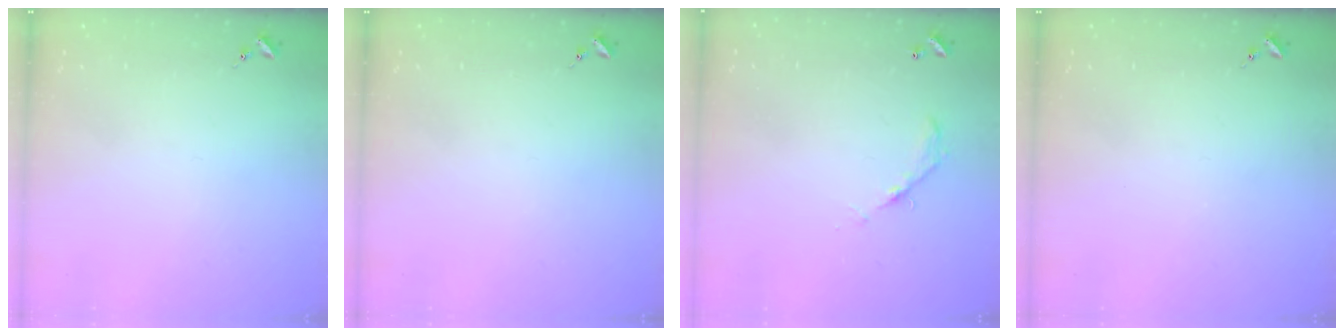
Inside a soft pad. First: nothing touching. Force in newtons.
{"total": 0.0}
{"total": 6.2, "press": 6.2, "slide": 0.4}
{"total": 0.0}